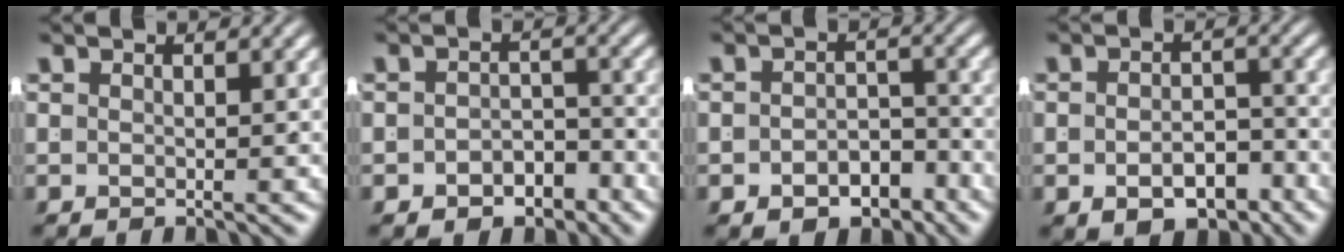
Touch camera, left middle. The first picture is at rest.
{"total": 3.7, "force": [-2.6, 2.3, 1.2], "torque": [-0.006, -0.012, -0.038]}
{"total": 4.8, "force": [-3.3, 3.0, 1.8], "torque": [-0.011, -0.014, -0.047]}
{"total": 5.2, "force": [-3.3, 3.0, 2.7], "torque": [-0.027, -0.015, -0.048]}